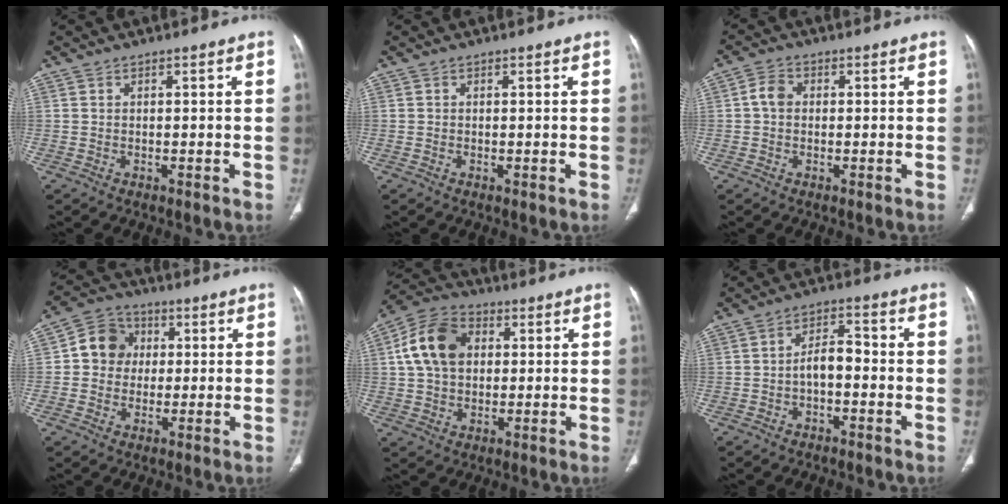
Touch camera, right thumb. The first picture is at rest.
{"total": 0.0}
{"total": 3.2, "force": [0.1, 2.5, 1.9], "torque": [-0.033, 0.011, -0.004]}
{"total": 8.2, "force": [0.9, 7.4, 3.3], "torque": [-0.029, 0.013, 0.003]}
{"total": 12.4, "force": [2.4, 8.9, 8.3], "torque": [-0.139, 0.016, 0.035]}
{"total": 4.9, "force": [-1.3, 2.6, 3.9], "torque": [-0.057, 0.029, -0.028]}